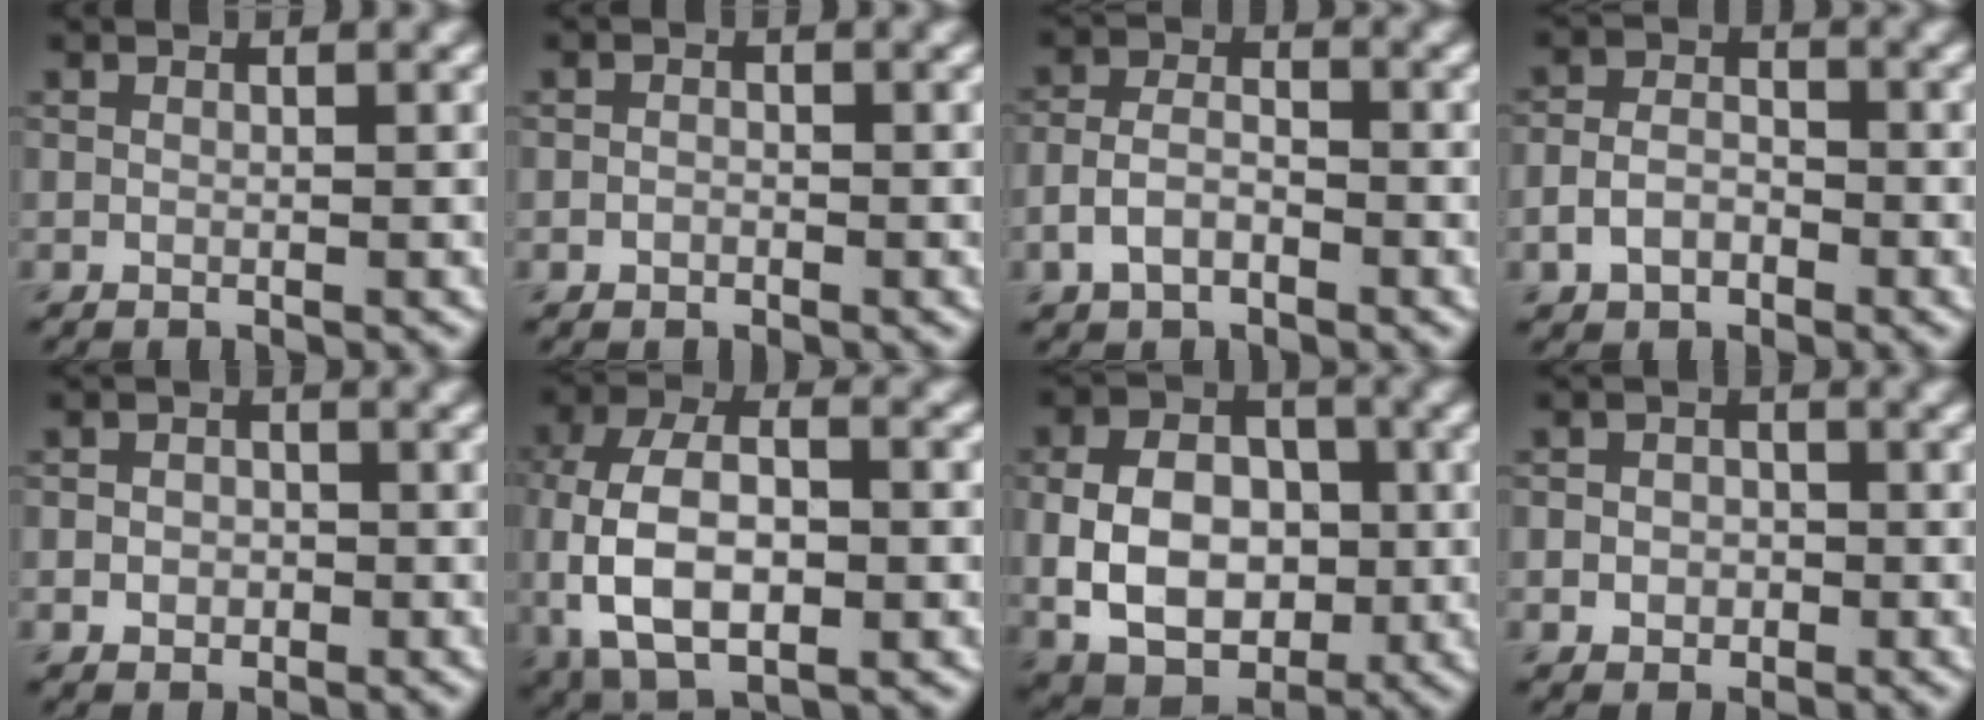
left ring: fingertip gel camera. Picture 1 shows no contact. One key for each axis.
{"total": 0.7, "fx": -0.4, "fy": 0.6, "fz": 0.2, "tx": -0.002, "ty": -0.002, "tz": -0.008}
{"total": 3.2, "fx": -1.5, "fy": 2.0, "fz": 2.0, "tx": -0.040, "ty": 0.005, "tz": -0.036}
{"total": 2.9, "fx": -1.4, "fy": 2.1, "fz": 1.5, "tx": -0.028, "ty": 0.003, "tz": -0.031}
{"total": 2.2, "fx": -0.4, "fy": 1.8, "fz": 1.1, "tx": -0.004, "ty": -0.001, "tz": -0.012}
{"total": 10.7, "fx": -1.3, "fy": 6.4, "fz": 8.5, "tx": -0.177, "ty": -0.002, "tz": -0.026}
{"total": 8.7, "fx": -1.0, "fy": 6.1, "fz": 6.2, "tx": -0.112, "ty": 0.001, "tz": -0.022}
{"total": 2.6, "fx": -0.4, "fy": 2.3, "fz": 1.2, "tx": -0.001, "ty": 0.001, "tz": -0.021}